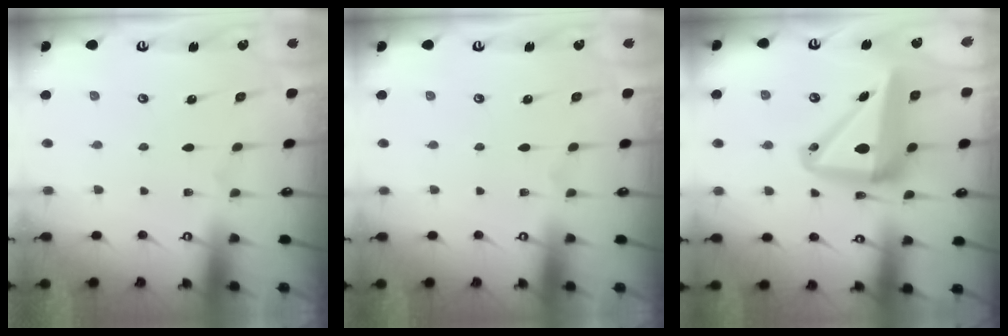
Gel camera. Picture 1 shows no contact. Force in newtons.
{"total": 0.0}
{"total": 15.2, "press": 14.9, "slide": 3.1}